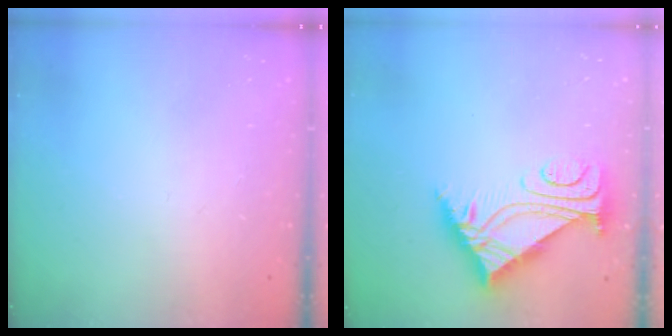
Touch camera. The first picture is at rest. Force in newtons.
{"total": 6.8, "press": 6.8, "slide": 0.5}